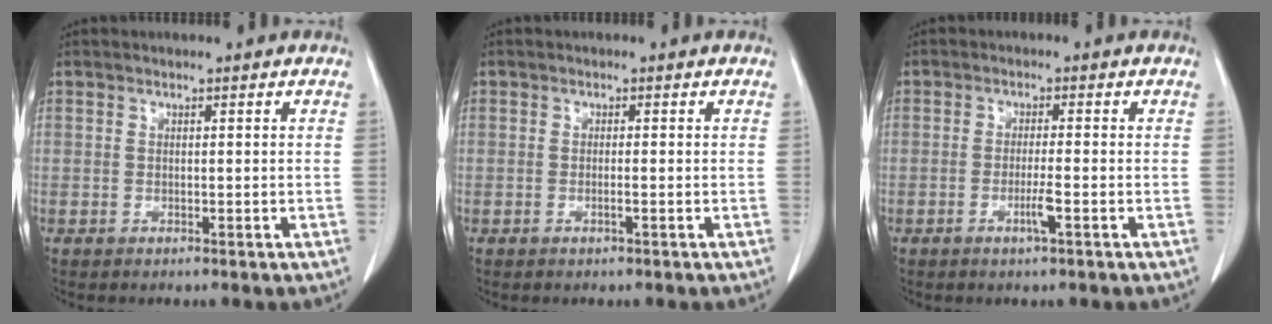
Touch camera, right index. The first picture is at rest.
{"total": 0.8, "force": [-0.2, -0.1, 0.7], "torque": [-0.011, 0.002, -0.001]}
{"total": 2.6, "force": [-1.1, -0.3, 2.4], "torque": [-0.045, -0.003, -0.019]}